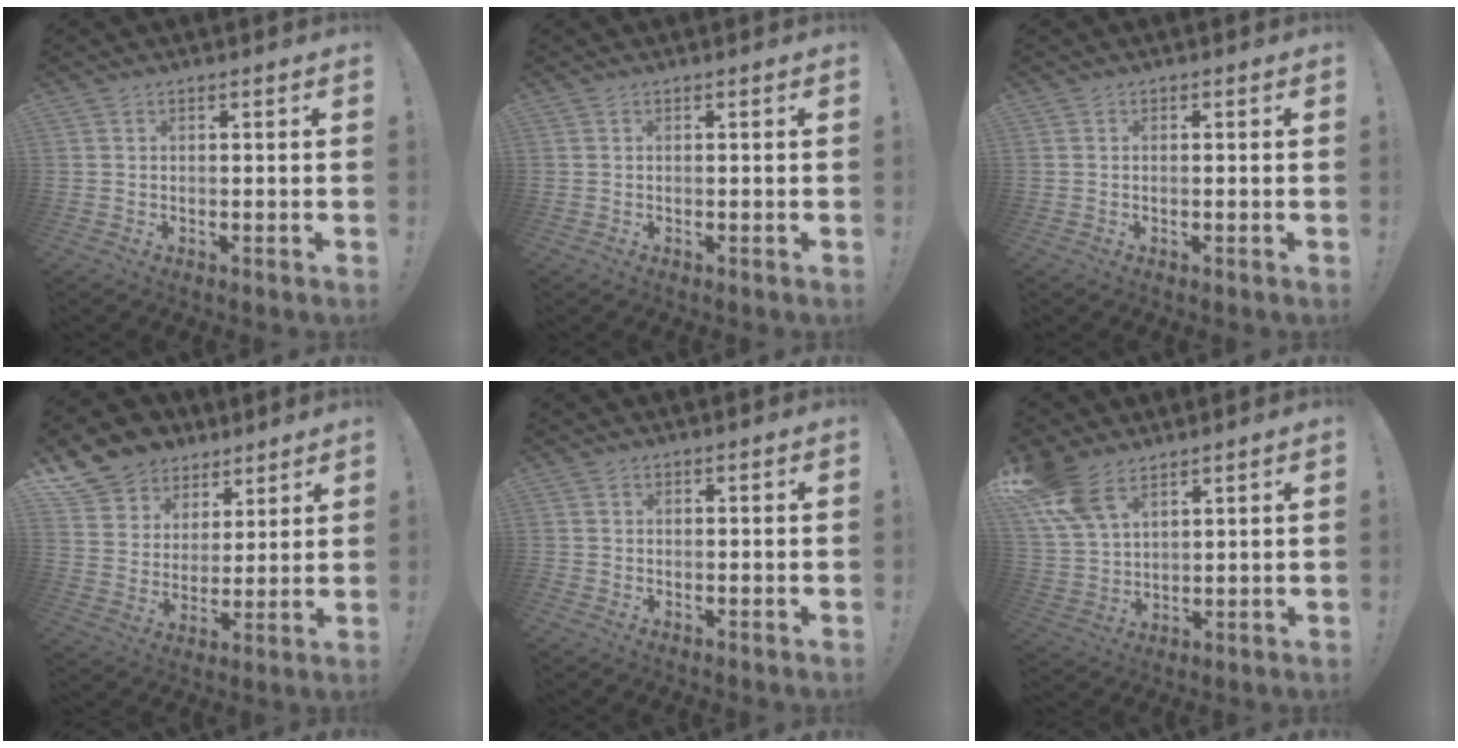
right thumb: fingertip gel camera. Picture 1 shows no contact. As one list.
[{"total": 0.0}, {"total": 0.0}, {"total": 12.1, "force": [8.0, 8.8, 2.3], "torque": [-0.037, -0.062, 0.162]}, {"total": 0.7, "force": [-0.5, 0.6, 0.1], "torque": [0.000, 0.002, -0.008]}, {"total": 11.9, "force": [8.1, 6.3, 6.1], "torque": [-0.111, -0.034, 0.160]}]